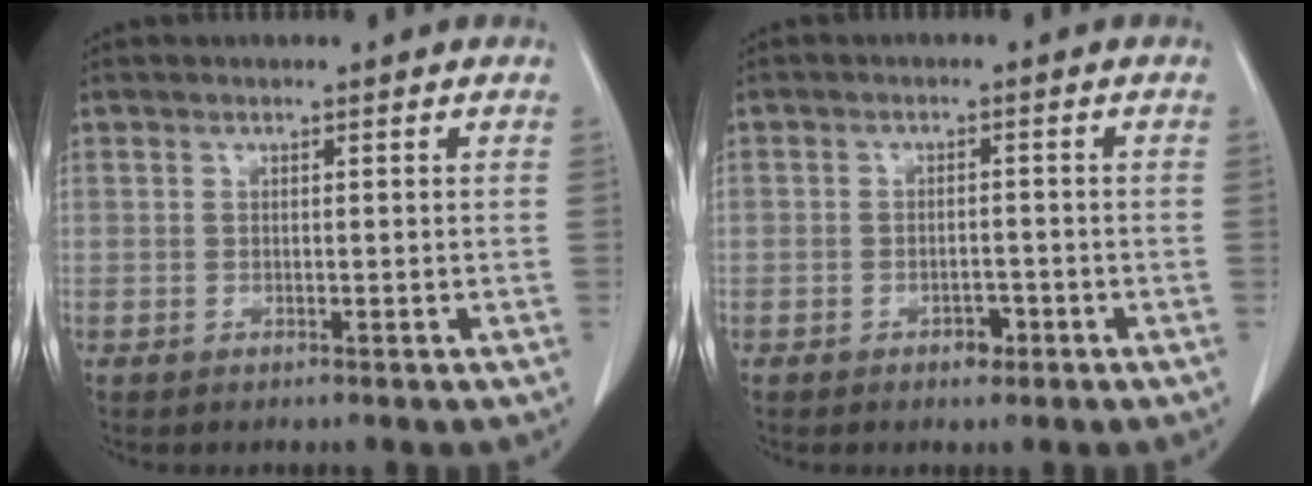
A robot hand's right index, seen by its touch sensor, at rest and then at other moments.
{"total": 2.5, "force": [-1.3, 1.6, 1.4], "torque": [-0.014, 0.005, -0.013]}